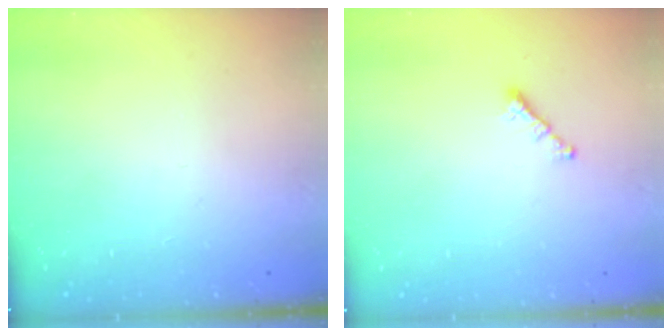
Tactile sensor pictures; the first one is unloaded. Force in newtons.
{"total": 1.6, "press": 1.5, "slide": 0.5}